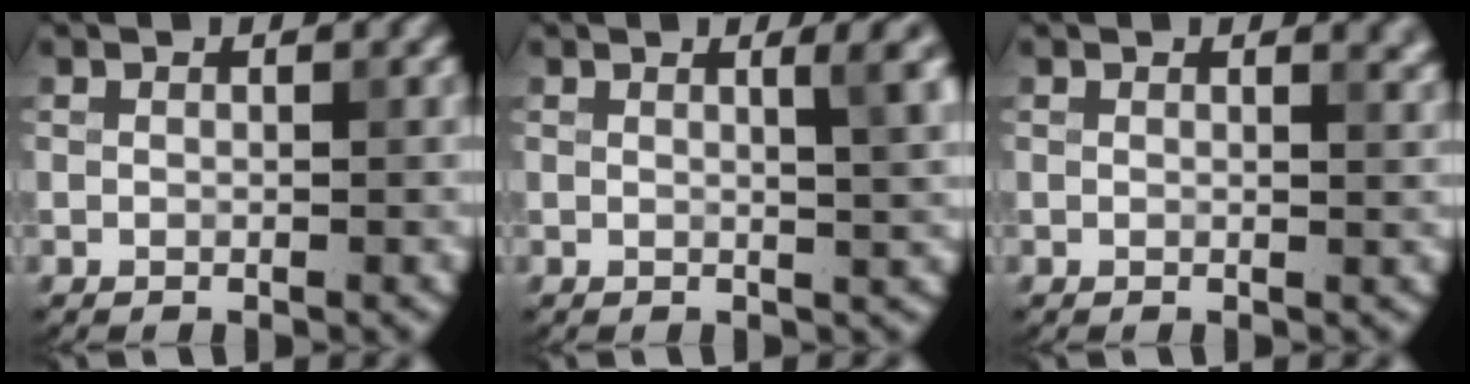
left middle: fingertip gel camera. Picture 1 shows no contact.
{"total": 3.7, "force": [1.2, 1.0, 3.4], "torque": [-0.031, 0.004, 0.013]}
{"total": 1.8, "force": [1.3, 0.7, 1.0], "torque": [0.000, 0.003, 0.013]}